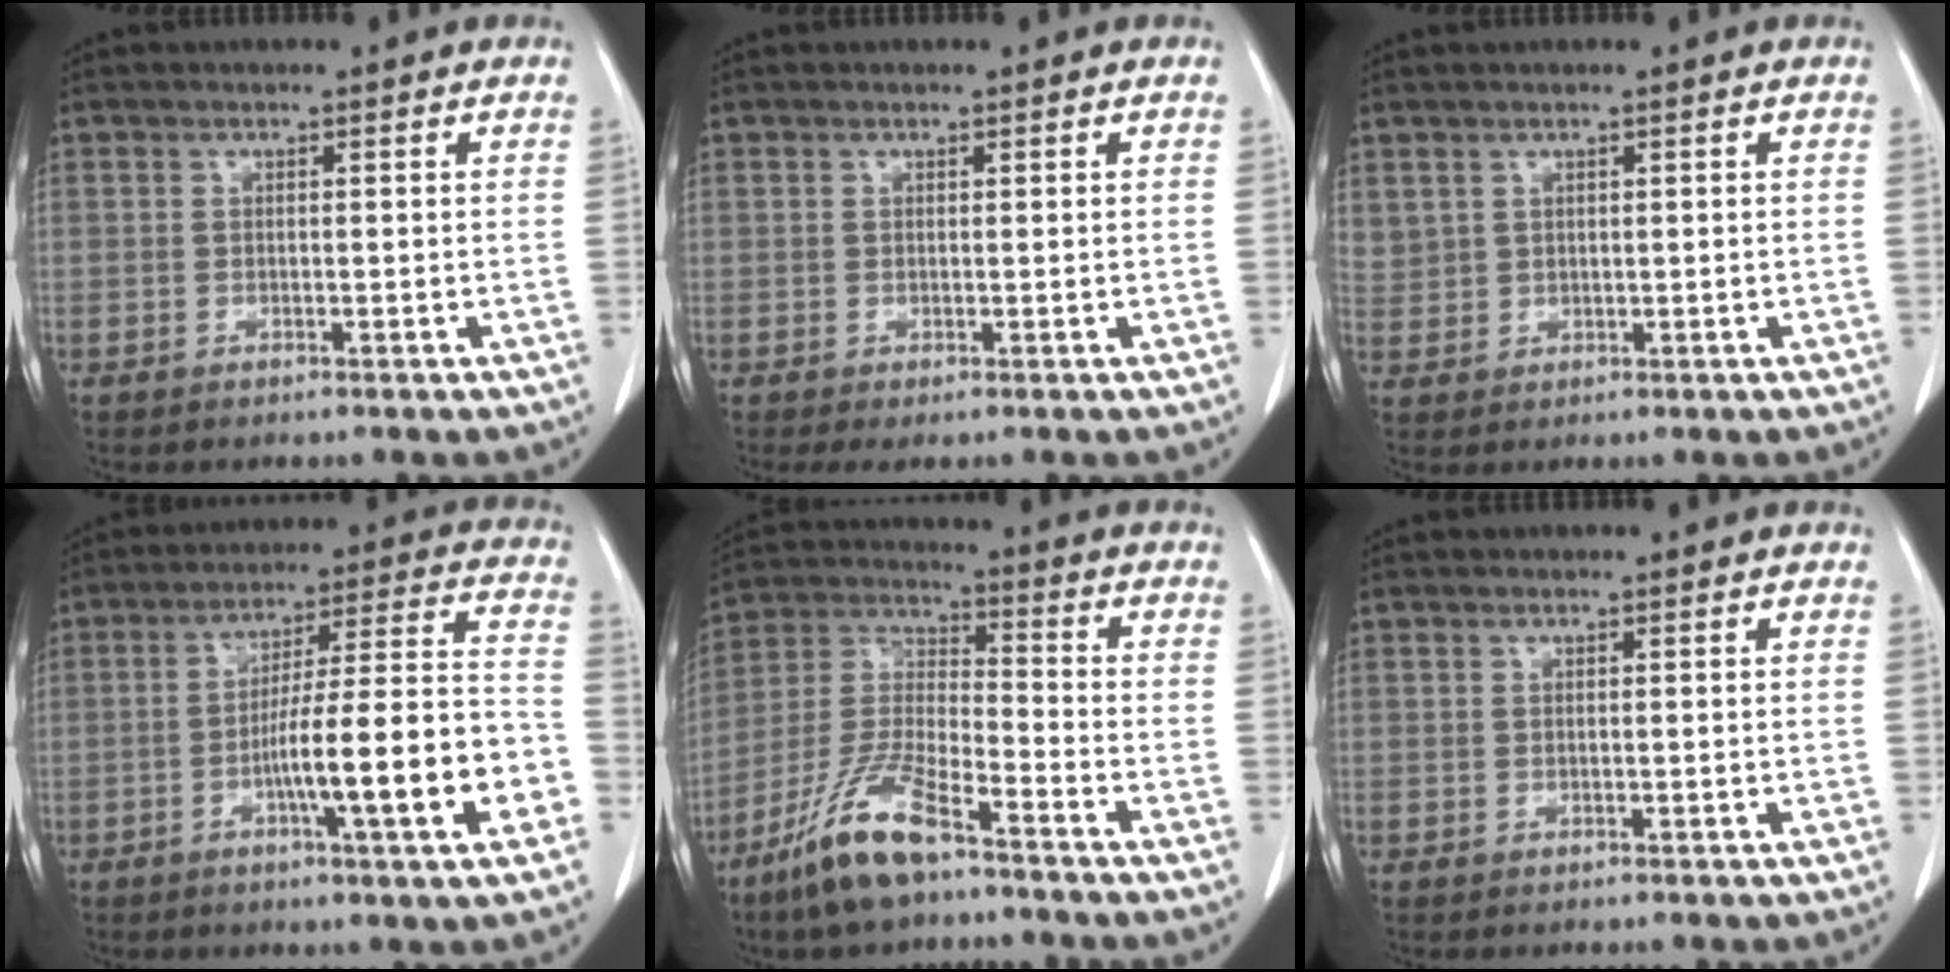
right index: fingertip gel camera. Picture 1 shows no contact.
{"total": 1.0, "force": [-0.1, 0.7, 0.7], "torque": [-0.014, -0.002, 0.000]}
{"total": 2.7, "force": [1.6, 2.1, 0.4], "torque": [-0.002, 0.008, 0.041]}
{"total": 15.9, "force": [-5.1, 0.7, 15.0], "torque": [-0.230, 0.012, -0.074]}
{"total": 12.2, "force": [-8.4, 2.3, 8.5], "torque": [-0.187, -0.018, -0.166]}
{"total": 0.0}